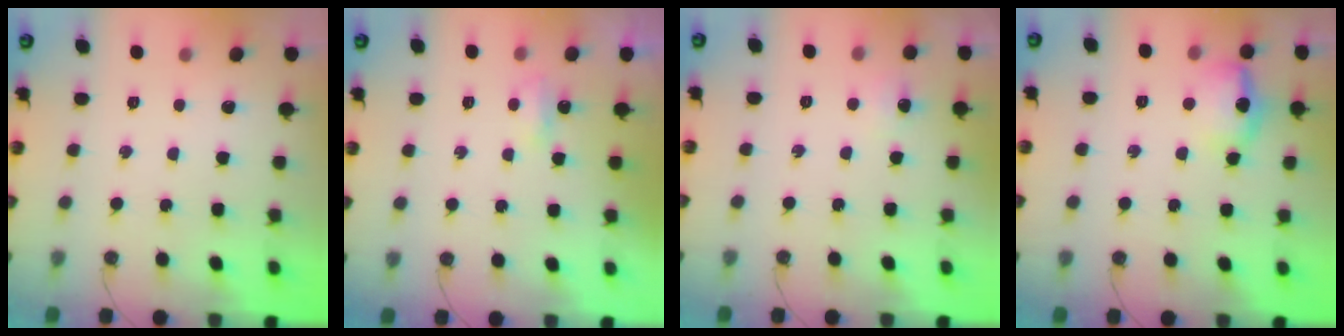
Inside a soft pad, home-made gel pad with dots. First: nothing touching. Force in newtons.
{"total": 2.9, "press": 2.8, "slide": 0.6}
{"total": 5.6, "press": 5.6, "slide": 0.8}
{"total": 12.0, "press": 11.9, "slide": 1.4}